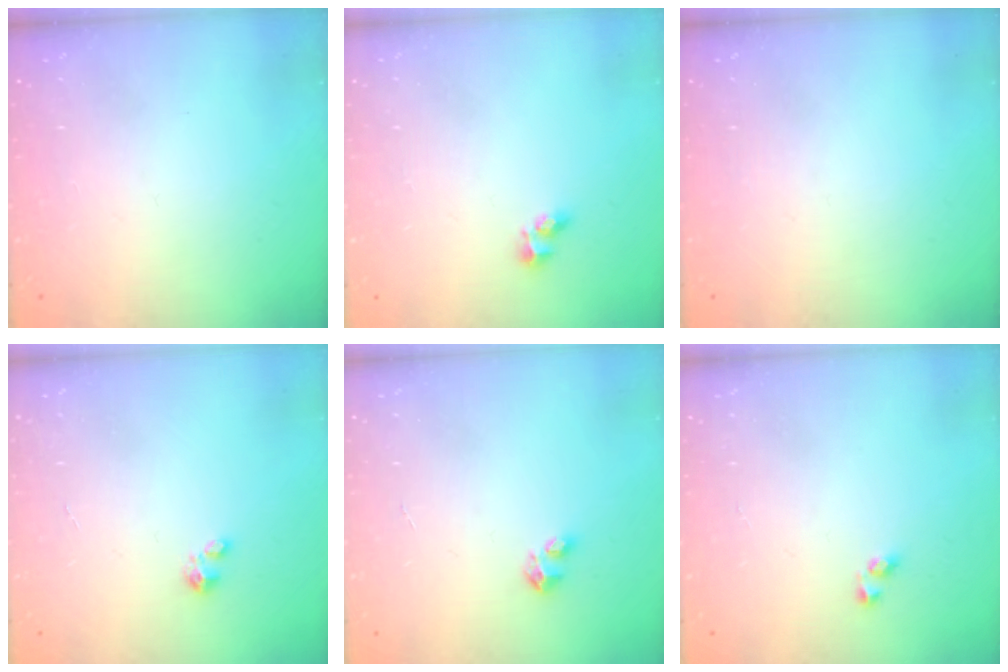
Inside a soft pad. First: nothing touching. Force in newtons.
{"total": 2.7, "press": 2.5, "slide": 1.0}
{"total": 0.0}
{"total": 1.6, "press": 1.6, "slide": 0.2}
{"total": 3.0, "press": 2.9, "slide": 0.2}
{"total": 2.4, "press": 2.0, "slide": 1.3}